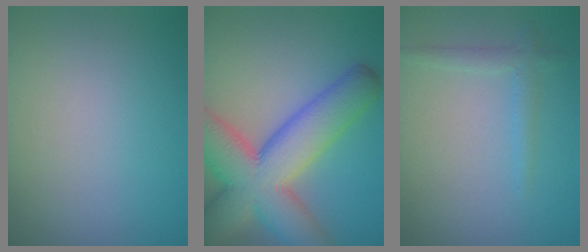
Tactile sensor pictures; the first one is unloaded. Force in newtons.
{"total": 12.0, "press": 12.0, "slide": 0.7}
{"total": 1.6, "press": 1.6, "slide": 0.1}